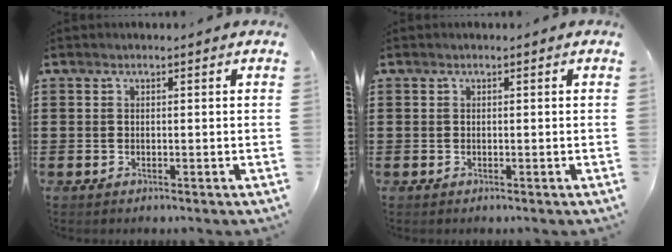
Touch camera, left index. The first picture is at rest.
{"total": 0.0}